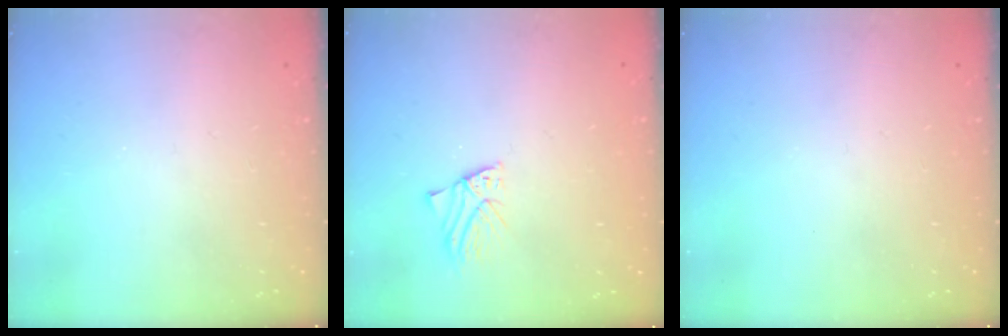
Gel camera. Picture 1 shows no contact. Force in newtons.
{"total": 1.4, "press": 1.4, "slide": 0.1}
{"total": 0.0}